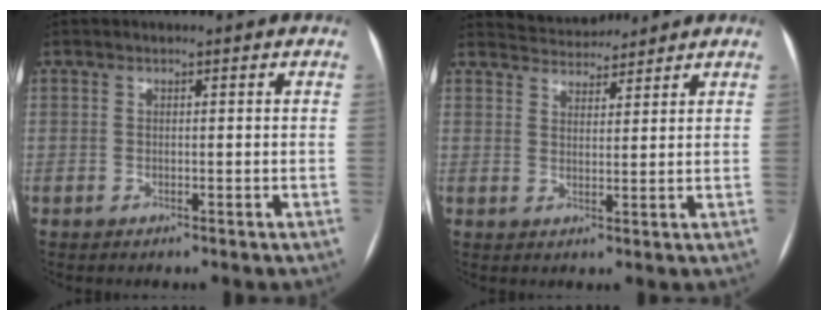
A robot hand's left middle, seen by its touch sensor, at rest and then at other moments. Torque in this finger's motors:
{"motor_torque": [-0.33, -0.41, -0.18, -0.03]}